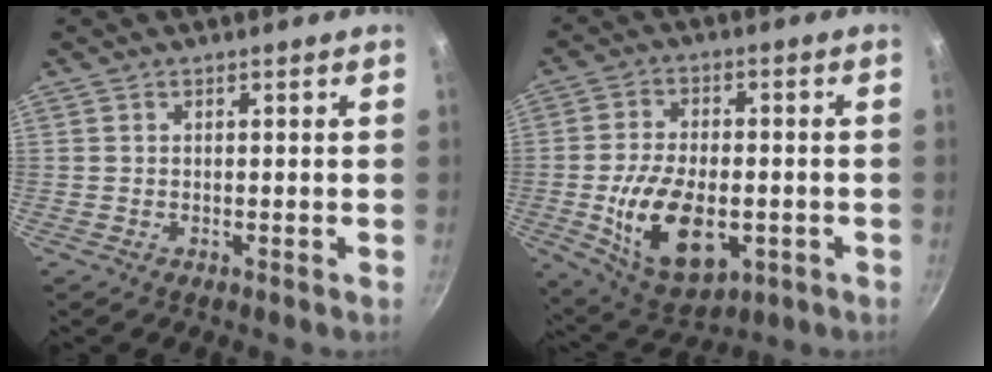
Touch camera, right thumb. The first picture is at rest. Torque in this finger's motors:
{"motor_torque": [-0.28, 0.87, 0.60, 0.61, 0.44]}